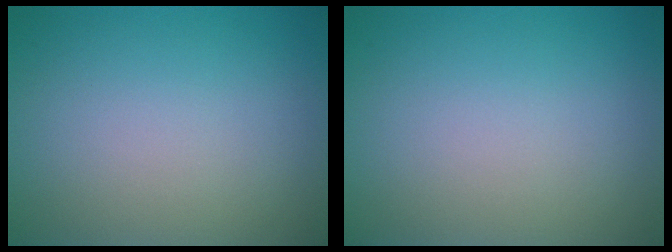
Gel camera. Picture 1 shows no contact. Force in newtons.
{"total": 0.0}